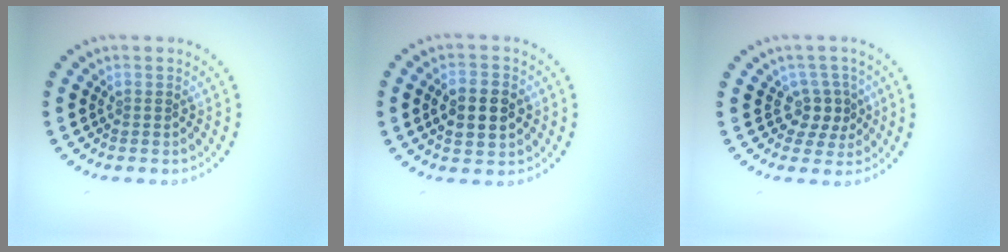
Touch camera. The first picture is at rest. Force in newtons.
{"total": 4.5, "press": 4.5, "slide": 0.2}
{"total": 2.4, "press": 1.9, "slide": 1.6}